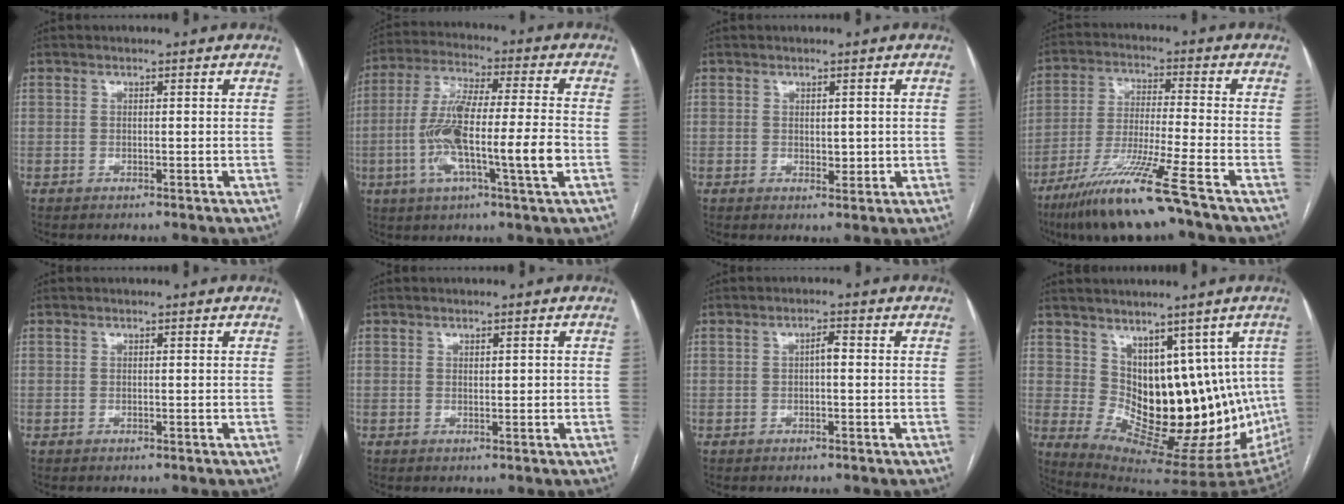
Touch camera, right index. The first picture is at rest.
{"total": 14.9, "force": [-3.3, 1.1, 14.5], "torque": [-0.278, 0.002, -0.063]}
{"total": 1.9, "force": [0.2, 1.3, 1.4], "torque": [-0.018, -0.003, 0.006]}
{"total": 12.9, "force": [-8.8, -1.3, 9.4], "torque": [-0.185, -0.039, -0.163]}
{"total": 0.0}
{"total": 1.1, "force": [0.2, 0.5, 1.0], "torque": [-0.016, 0.001, 0.004]}
{"total": 1.7, "force": [-0.1, 0.5, 1.6], "torque": [-0.026, 0.006, -0.003]}
{"total": 15.8, "force": [1.6, 8.3, 13.4], "torque": [-0.177, 0.007, 0.051]}